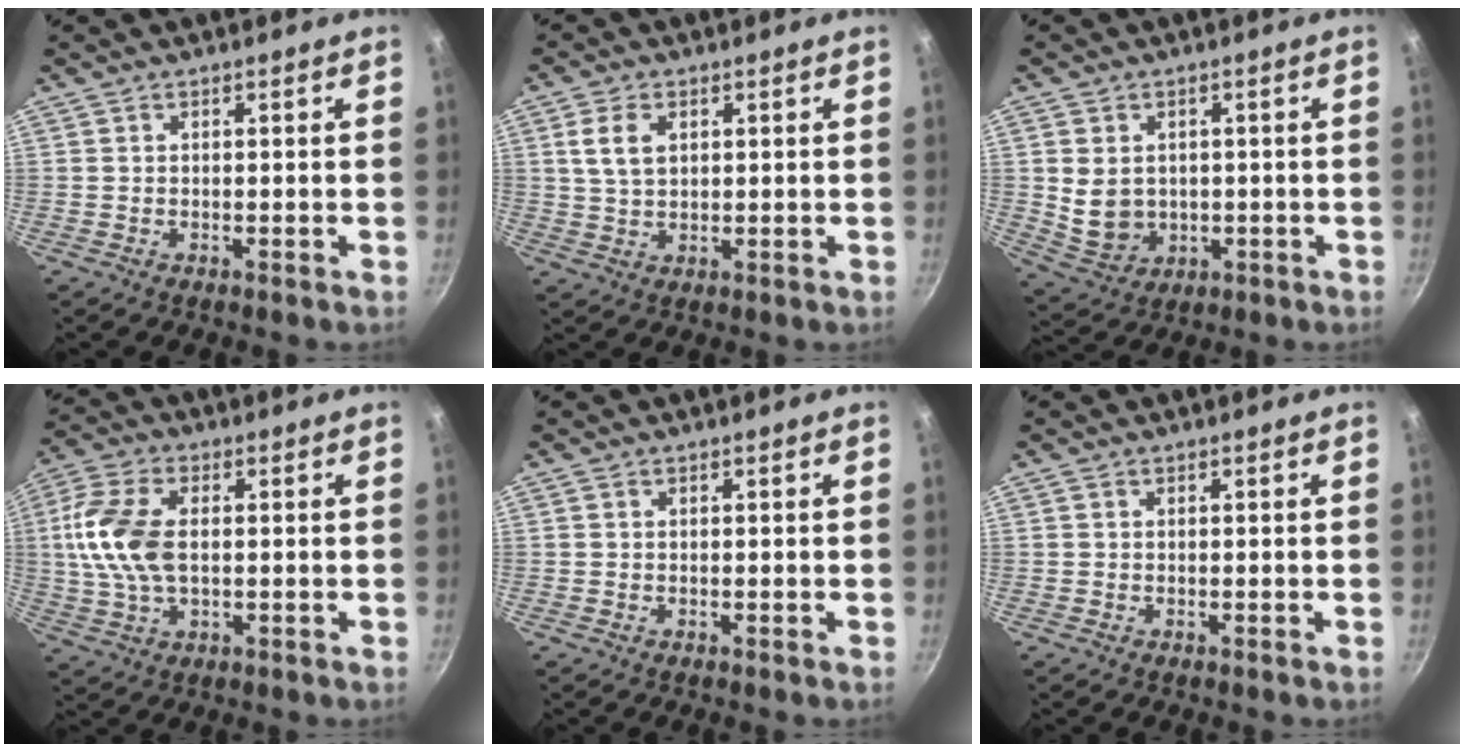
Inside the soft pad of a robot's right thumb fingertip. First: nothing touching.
{"total": 5.4, "force": [1.7, 3.5, 3.7], "torque": [-0.061, -0.001, 0.035]}
{"total": 7.5, "force": [0.2, 6.3, 4.2], "torque": [-0.060, -0.007, 0.025]}
{"total": 12.3, "force": [0.9, 7.0, 10.0], "torque": [-0.202, 0.014, 0.010]}
{"total": 0.0}
{"total": 0.0}